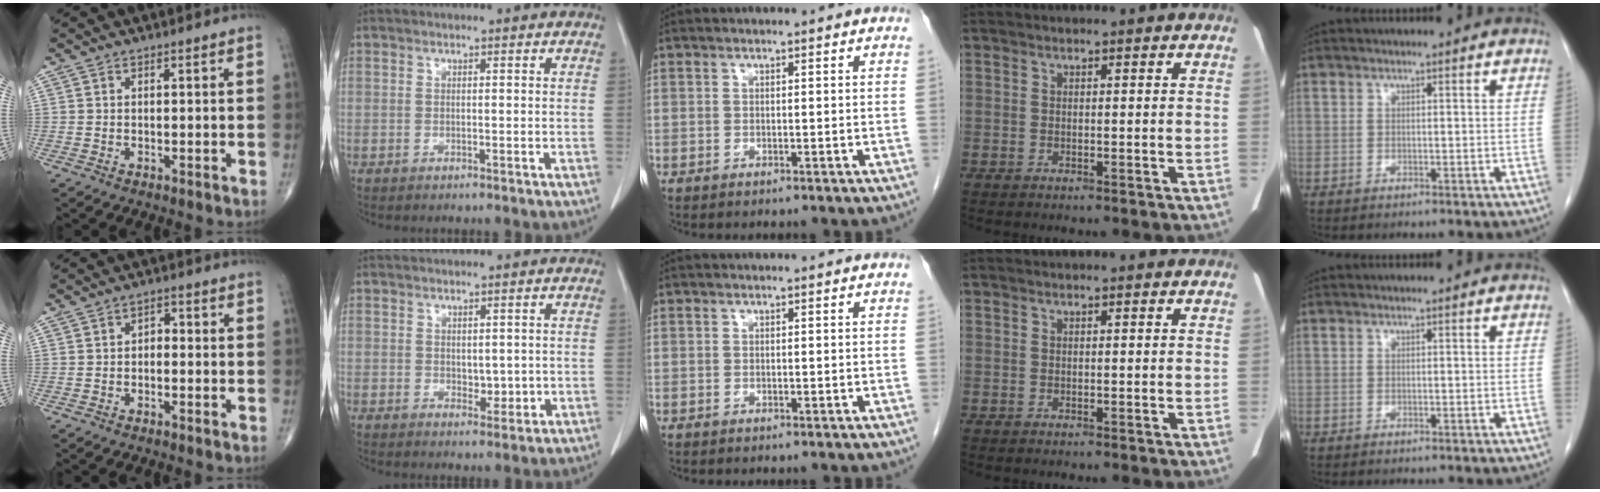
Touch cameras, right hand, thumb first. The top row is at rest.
{"thumb": {"total": 2.0, "force": [-0.4, 1.4, 1.4], "torque": [-0.010, 0.013, -0.015]}, "index": {"total": 2.6, "force": [0.1, 1.7, 2.0], "torque": [-0.024, -0.005, 0.009]}}